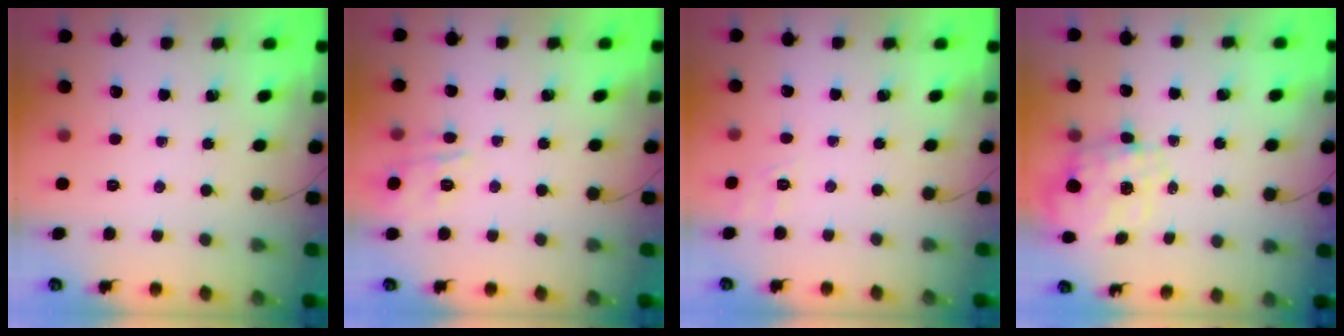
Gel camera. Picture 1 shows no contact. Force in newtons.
{"total": 8.5, "press": 8.5, "slide": 0.7}
{"total": 7.8, "press": 7.5, "slide": 2.1}
{"total": 2.5, "press": 2.4, "slide": 0.8}